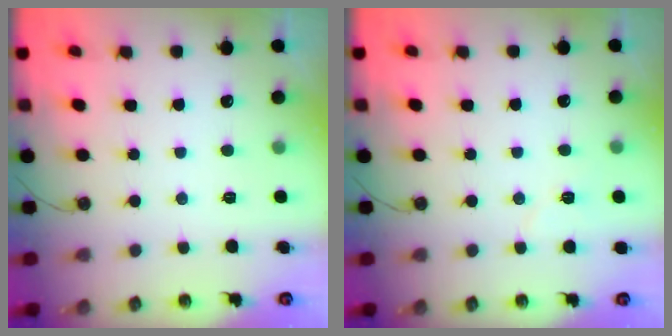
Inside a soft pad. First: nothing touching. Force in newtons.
{"total": 4.7, "press": 4.3, "slide": 2.0}